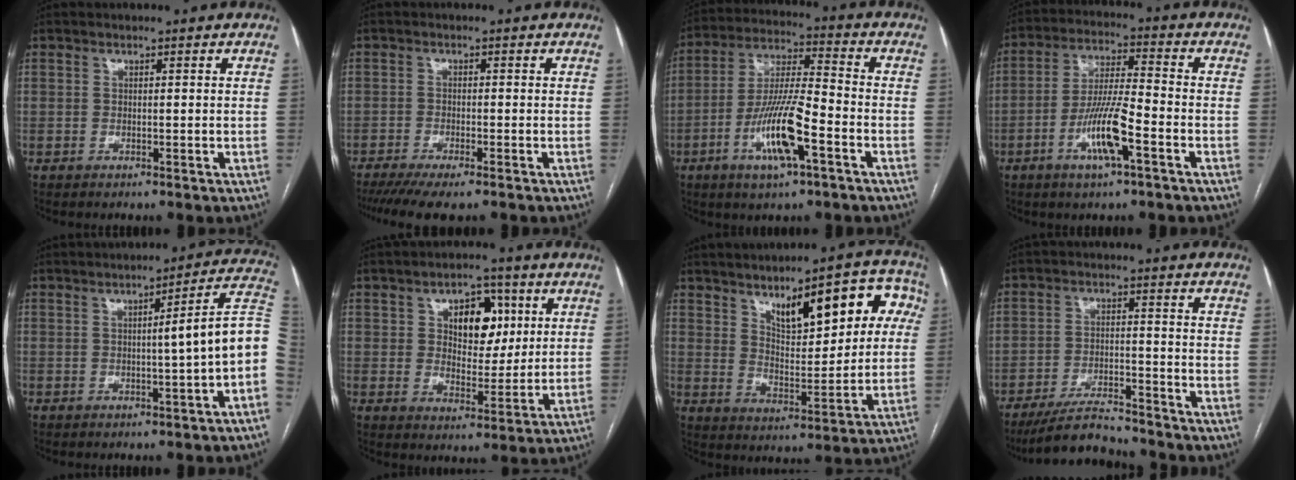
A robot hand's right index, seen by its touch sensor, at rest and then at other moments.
{"total": 8.8, "force": [-7.1, 1.5, 5.1], "torque": [-0.074, -0.016, -0.110]}
{"total": 13.0, "force": [-5.3, 2.0, 11.7], "torque": [-0.231, -0.005, -0.097]}
{"total": 10.1, "force": [-4.3, 1.2, 9.1], "torque": [-0.178, -0.001, -0.080]}
{"total": 9.2, "force": [-1.1, -0.8, 9.1], "torque": [-0.108, 0.020, -0.020]}
{"total": 8.9, "force": [3.0, 5.3, 6.5], "torque": [-0.093, 0.017, 0.052]}
{"total": 14.9, "force": [6.0, 5.4, 12.6], "torque": [-0.161, 0.028, 0.091]}
{"total": 8.9, "force": [-8.3, 1.4, 2.9], "torque": [-0.049, -0.011, -0.145]}